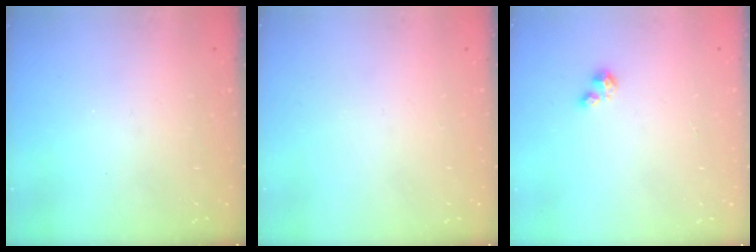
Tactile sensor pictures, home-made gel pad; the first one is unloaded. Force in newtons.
{"total": 0.0}
{"total": 2.2, "press": 2.2, "slide": 0.4}